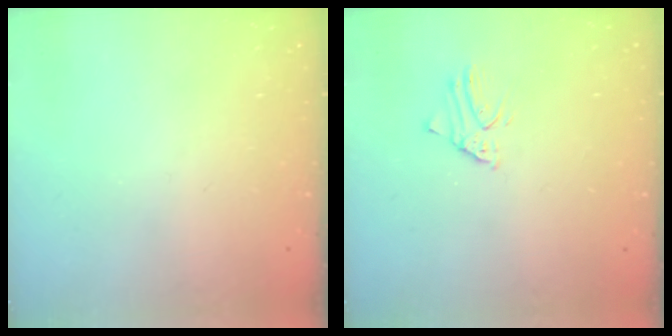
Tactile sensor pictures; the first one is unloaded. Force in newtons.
{"total": 1.5, "press": 1.5, "slide": 0.1}